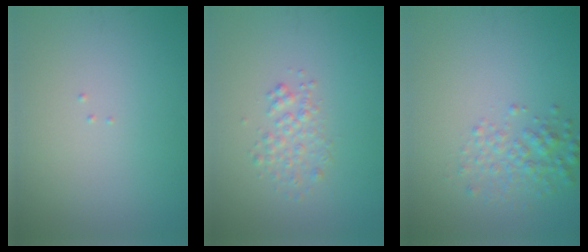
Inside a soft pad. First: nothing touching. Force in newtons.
{"total": 1.7, "press": 1.7, "slide": 0.1}
{"total": 2.4, "press": 2.4, "slide": 0.1}